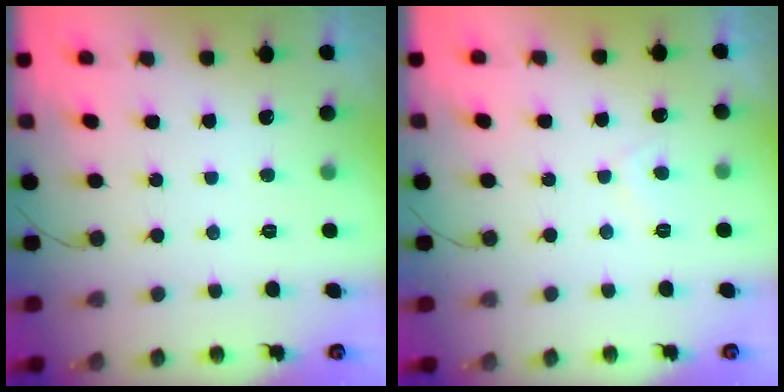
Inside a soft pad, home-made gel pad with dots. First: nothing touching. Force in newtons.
{"total": 2.1, "press": 1.9, "slide": 0.7}